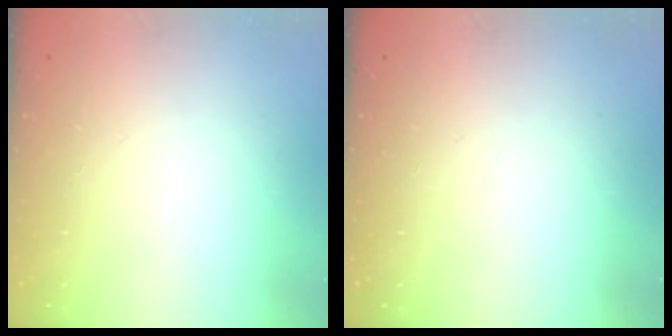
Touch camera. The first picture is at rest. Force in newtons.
{"total": 0.0}